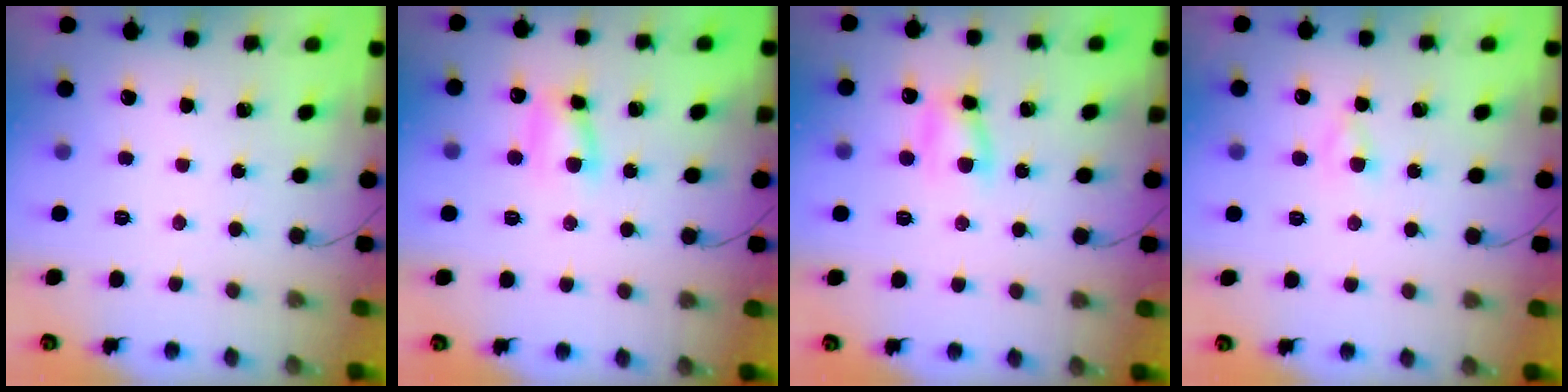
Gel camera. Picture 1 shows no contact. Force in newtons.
{"total": 6.5, "press": 6.5, "slide": 0.2}
{"total": 6.1, "press": 6.1, "slide": 1.0}
{"total": 1.9, "press": 1.6, "slide": 0.9}